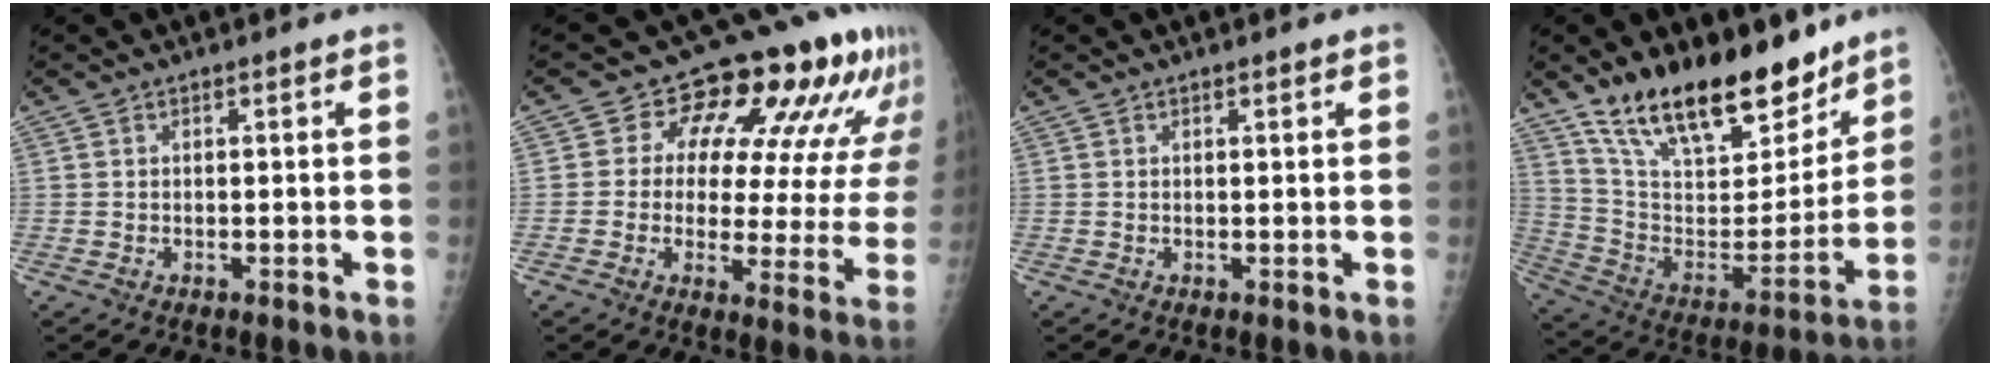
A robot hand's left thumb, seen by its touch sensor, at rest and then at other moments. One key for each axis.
{"total": 18.1, "fx": 10.0, "fy": 9.5, "fz": 11.8, "tx": -0.100, "ty": -0.030, "tz": 0.110}
{"total": 0.5, "fx": 0.4, "fy": 0.1, "fz": 0.3, "tx": -0.006, "ty": -0.002, "tz": 0.007}
{"total": 25.1, "fx": 18.1, "fy": 10.1, "fz": 14.1, "tx": -0.197, "ty": -0.080, "tz": 0.309}